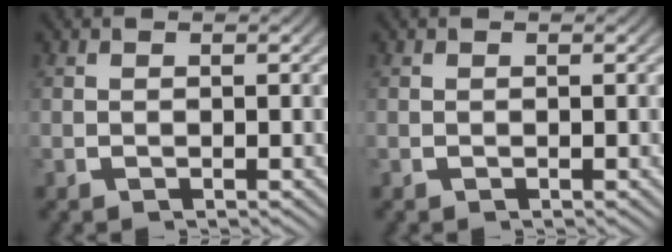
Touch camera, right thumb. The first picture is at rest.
{"total": 0.0}